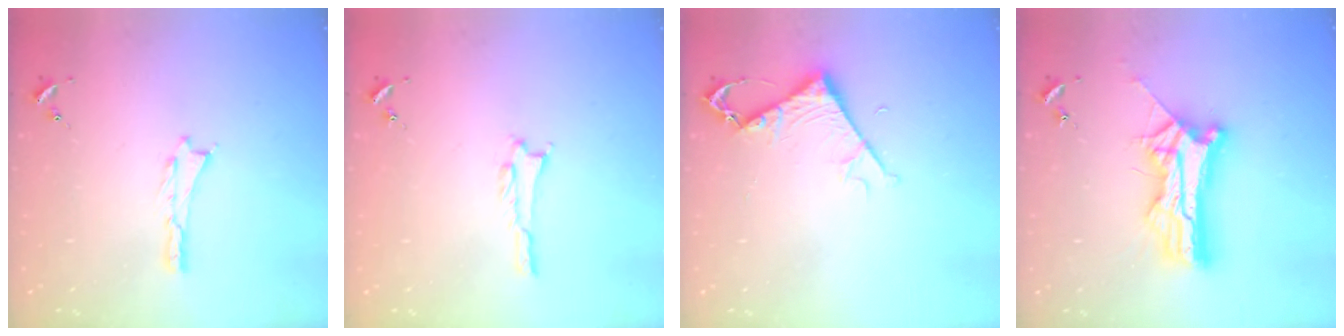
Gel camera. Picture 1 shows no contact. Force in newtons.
{"total": 1.0, "press": 1.0, "slide": 0.2}
{"total": 5.3, "press": 5.2, "slide": 0.5}
{"total": 12.6, "press": 12.6, "slide": 1.2}